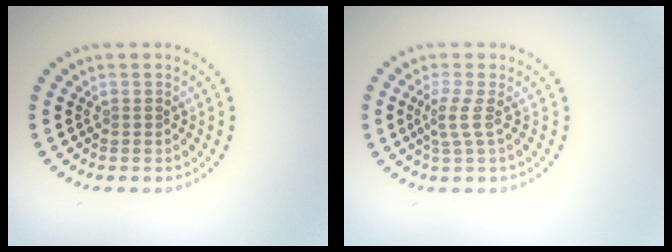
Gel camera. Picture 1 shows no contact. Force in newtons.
{"total": 1.9, "press": 1.4, "slide": 1.3}